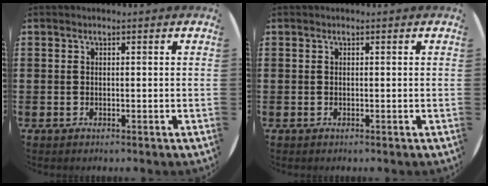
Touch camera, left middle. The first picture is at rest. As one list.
[{"total": 0.0}]